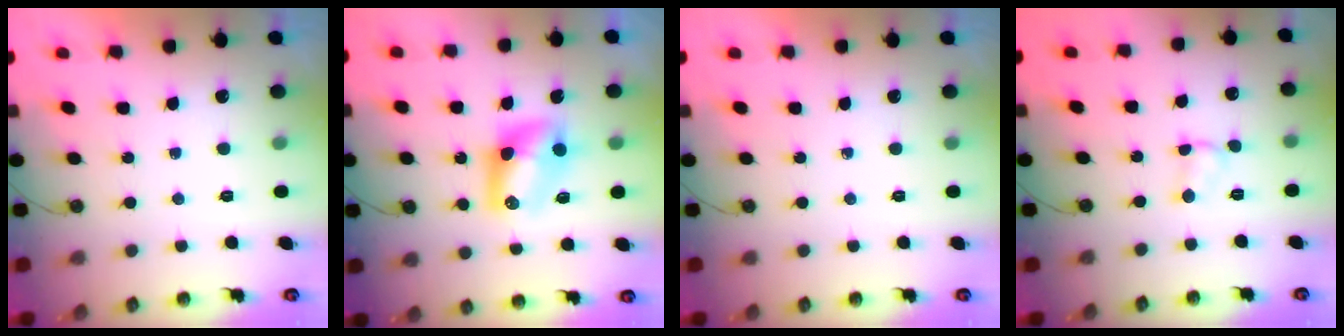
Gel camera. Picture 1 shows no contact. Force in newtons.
{"total": 9.3, "press": 9.3, "slide": 0.6}
{"total": 0.0}
{"total": 2.9, "press": 2.9, "slide": 0.5}